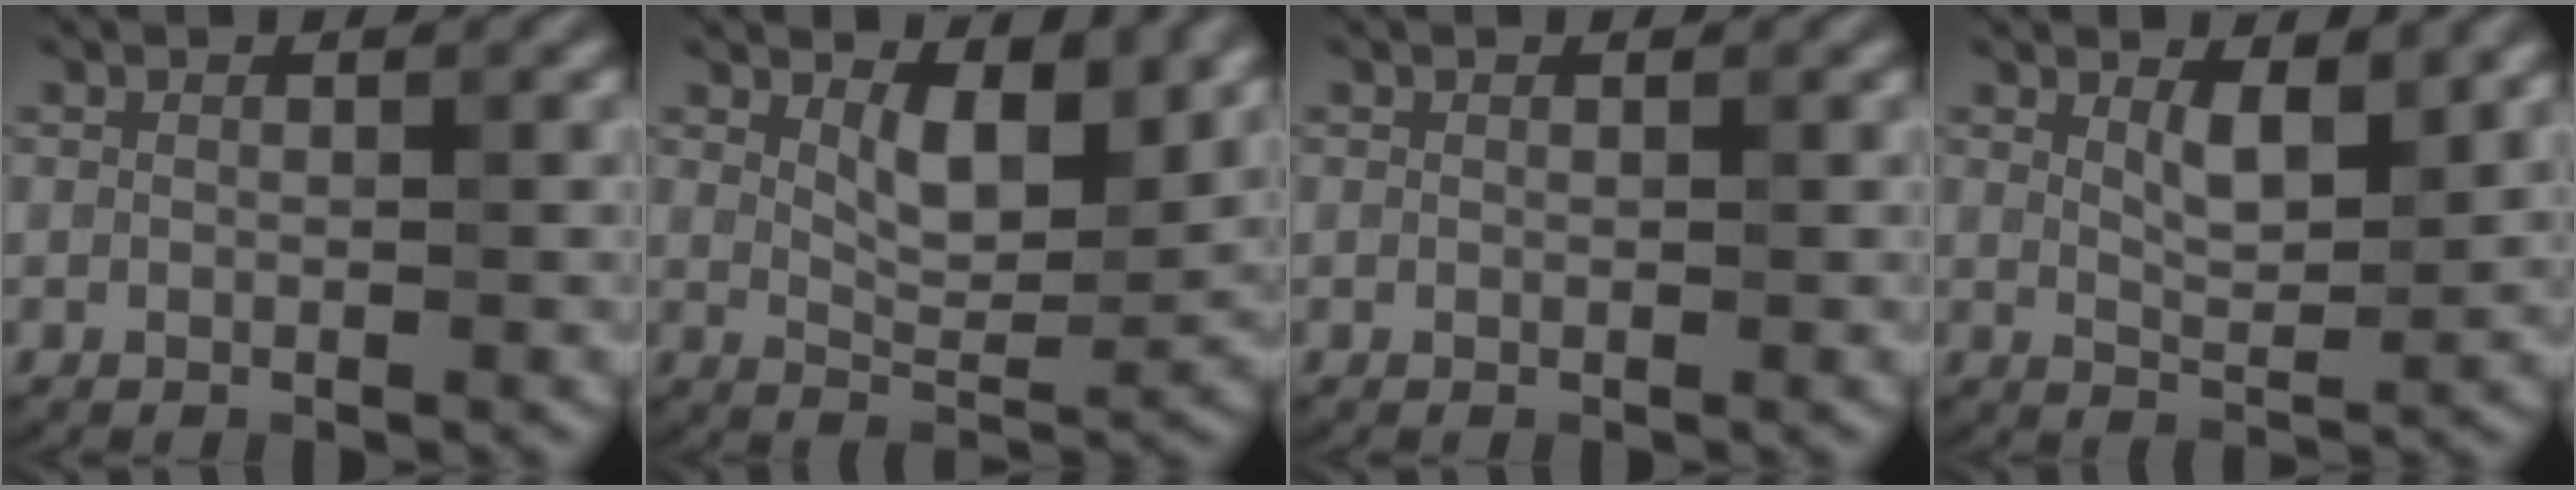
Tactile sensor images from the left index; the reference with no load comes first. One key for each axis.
{"total": 5.7, "fx": 2.7, "fy": 2.5, "fz": 4.3, "tx": -0.074, "ty": -0.010, "tz": 0.042}
{"total": 0.0}
{"total": 2.9, "fx": 1.6, "fy": 0.9, "fz": 2.2, "tx": -0.038, "ty": -0.008, "tz": 0.031}